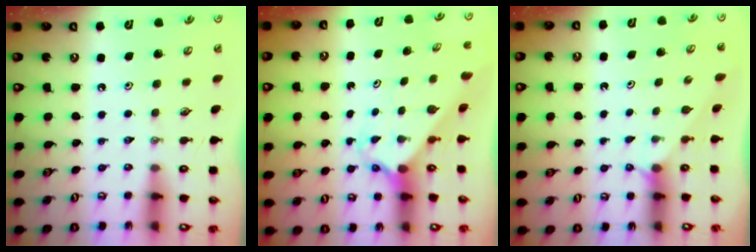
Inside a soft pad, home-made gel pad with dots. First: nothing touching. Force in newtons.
{"total": 2.3, "press": 2.3, "slide": 0.2}
{"total": 2.5, "press": 2.5, "slide": 0.2}